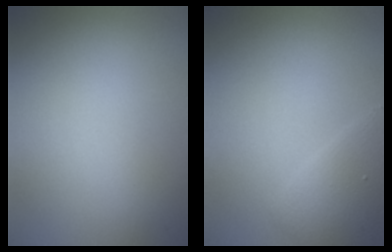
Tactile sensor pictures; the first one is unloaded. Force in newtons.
{"total": 2.7, "press": 2.7, "slide": 0.2}